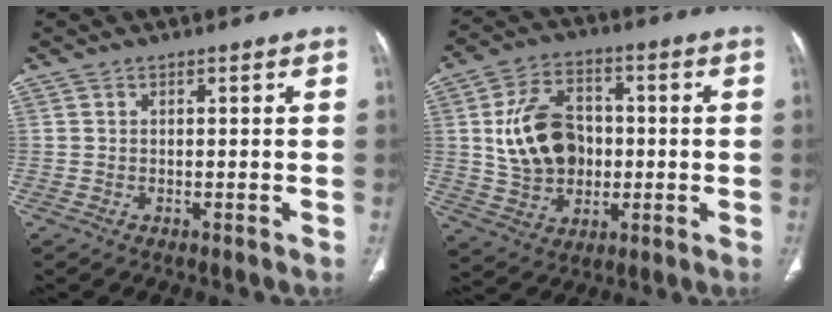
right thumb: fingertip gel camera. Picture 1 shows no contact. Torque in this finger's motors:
{"motor_torque": [0.74, 0.79, 1.15, 0.13, 0.38]}